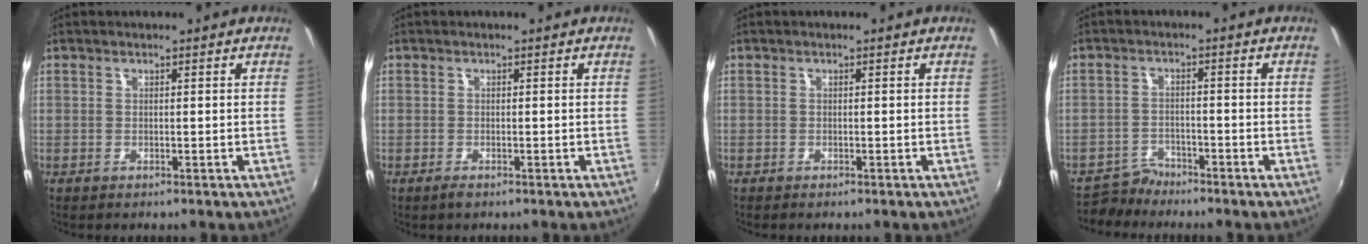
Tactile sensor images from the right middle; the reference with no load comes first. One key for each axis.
{"total": 1.1, "fx": -0.8, "fy": 0.3, "fz": 0.6, "tx": -0.013, "ty": -0.005, "tz": -0.016}
{"total": 0.5, "fx": -0.5, "fy": 0.2, "fz": 0.1, "tx": -0.003, "ty": -0.004, "tz": -0.009}
{"total": 3.9, "fx": -3.7, "fy": 1.3, "fz": -0.3, "tx": -0.001, "ty": 0.006, "tz": -0.070}